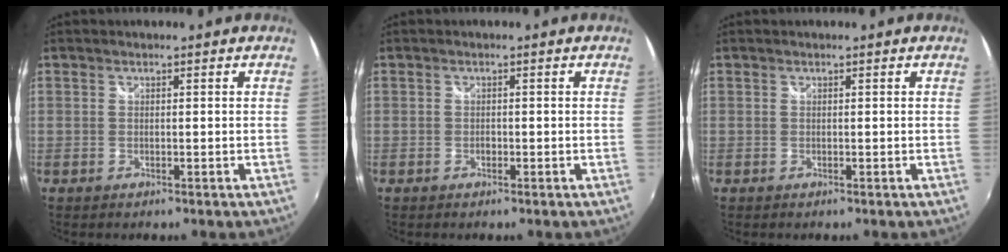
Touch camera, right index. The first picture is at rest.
{"total": 0.7, "force": [-0.4, 0.5, 0.3], "torque": [-0.005, -0.001, -0.007]}
{"total": 0.0}